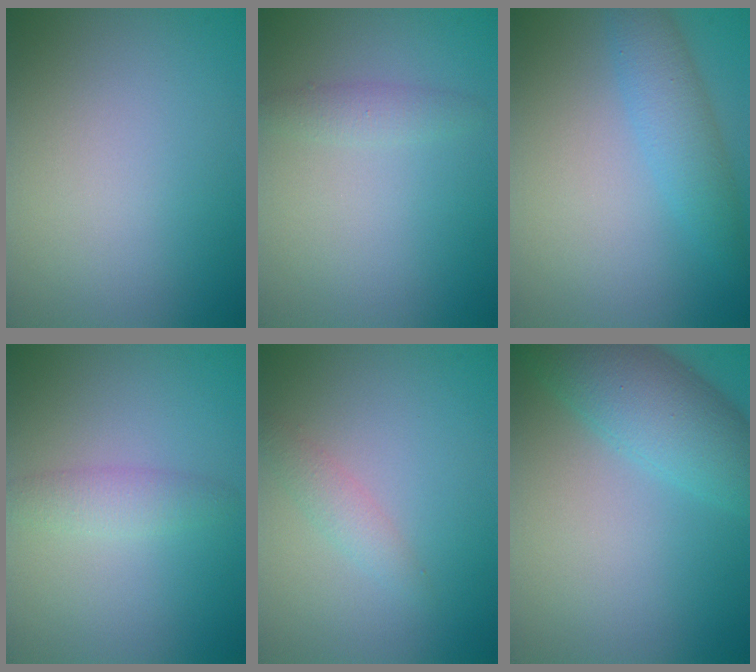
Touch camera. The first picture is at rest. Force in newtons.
{"total": 1.4, "press": 1.4, "slide": 0.0}
{"total": 3.3, "press": 3.3, "slide": 0.1}
{"total": 1.9, "press": 1.9, "slide": 0.0}
{"total": 1.5, "press": 1.5, "slide": 0.0}
{"total": 6.7, "press": 6.7, "slide": 0.3}